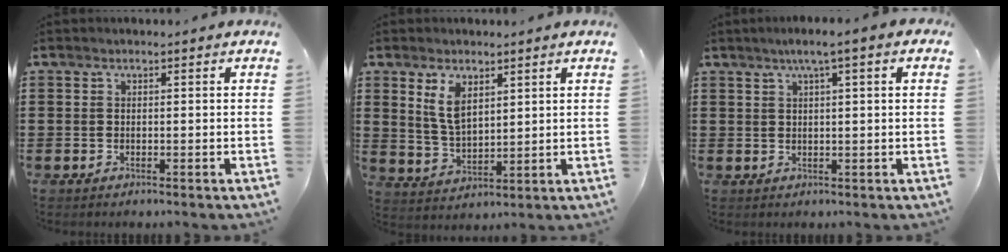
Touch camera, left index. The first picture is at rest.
{"total": 6.0, "force": [3.2, 2.8, 4.2], "torque": [-0.100, 0.001, 0.056]}
{"total": 2.8, "force": [1.1, -0.2, 2.6], "torque": [-0.051, -0.002, 0.017]}